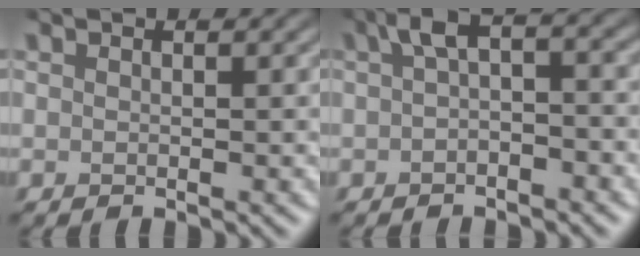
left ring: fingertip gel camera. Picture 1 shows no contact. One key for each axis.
{"total": 3.9, "fx": 0.0, "fy": 1.8, "fz": 3.5, "tx": -0.060, "ty": 0.012, "tz": 0.000}